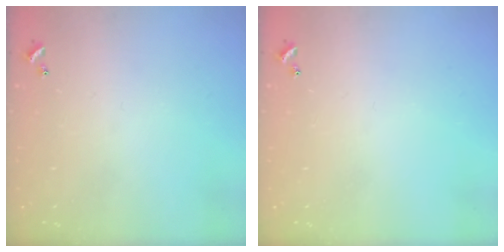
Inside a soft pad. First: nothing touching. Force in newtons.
{"total": 0.0}